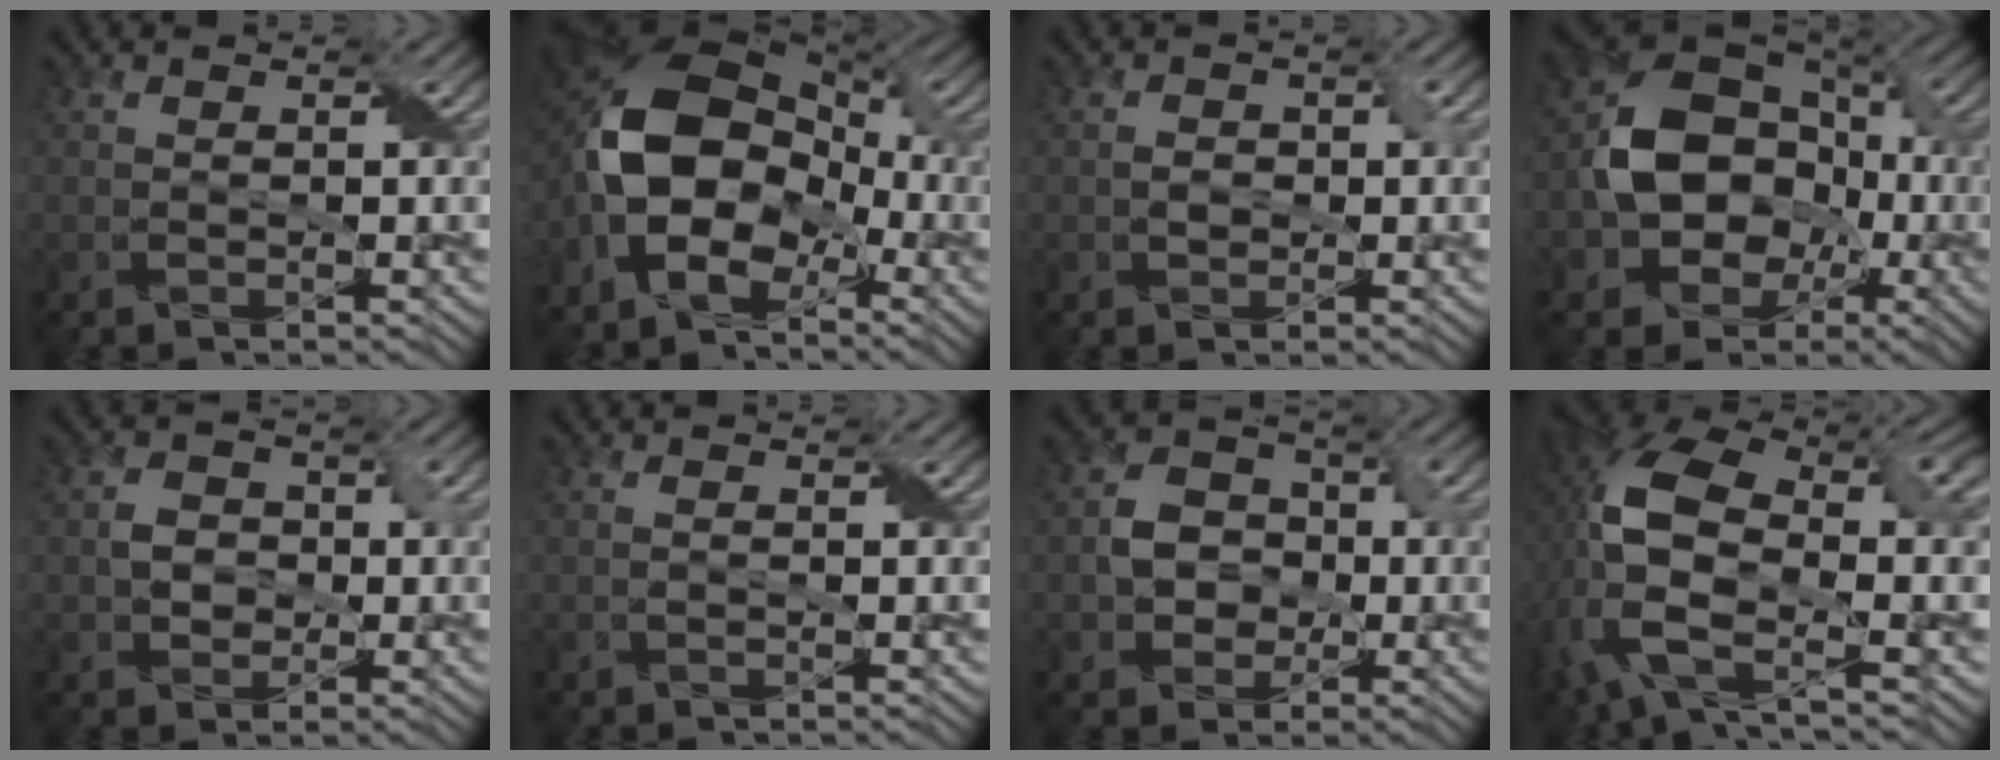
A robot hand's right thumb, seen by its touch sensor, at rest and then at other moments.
{"total": 14.4, "force": [-3.8, 9.5, 10.2], "torque": [-0.212, 0.001, -0.087]}
{"total": 1.6, "force": [-0.1, 1.4, 0.9], "torque": [-0.019, -0.001, -0.003]}
{"total": 14.2, "force": [-2.3, 11.1, 8.5], "torque": [-0.161, -0.009, -0.052]}
{"total": 2.9, "force": [-0.3, 2.6, 1.2], "torque": [-0.022, 0.000, -0.012]}
{"total": 0.5, "force": [0.1, 0.1, 0.5], "torque": [-0.011, 0.005, -0.001]}
{"total": 5.0, "force": [-0.7, 4.5, 2.1], "torque": [-0.041, 0.007, -0.023]}
{"total": 14.0, "force": [-1.0, 7.3, 11.9], "torque": [-0.262, 0.000, -0.034]}